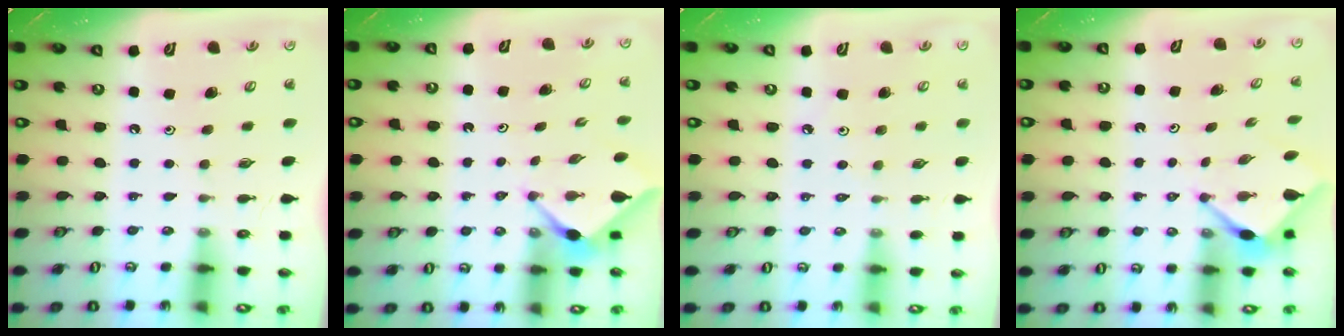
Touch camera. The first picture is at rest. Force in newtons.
{"total": 2.9, "press": 2.9, "slide": 0.4}
{"total": 1.1, "press": 1.1, "slide": 0.4}
{"total": 2.9, "press": 2.9, "slide": 0.3}